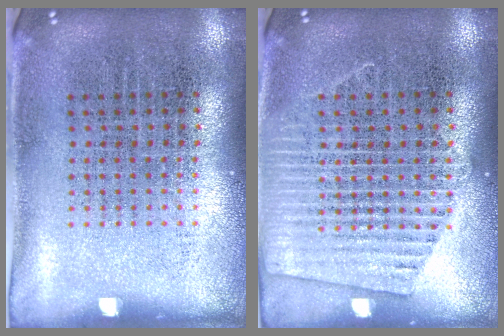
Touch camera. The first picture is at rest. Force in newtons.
{"total": 2.4, "press": 2.4, "slide": 0.2}